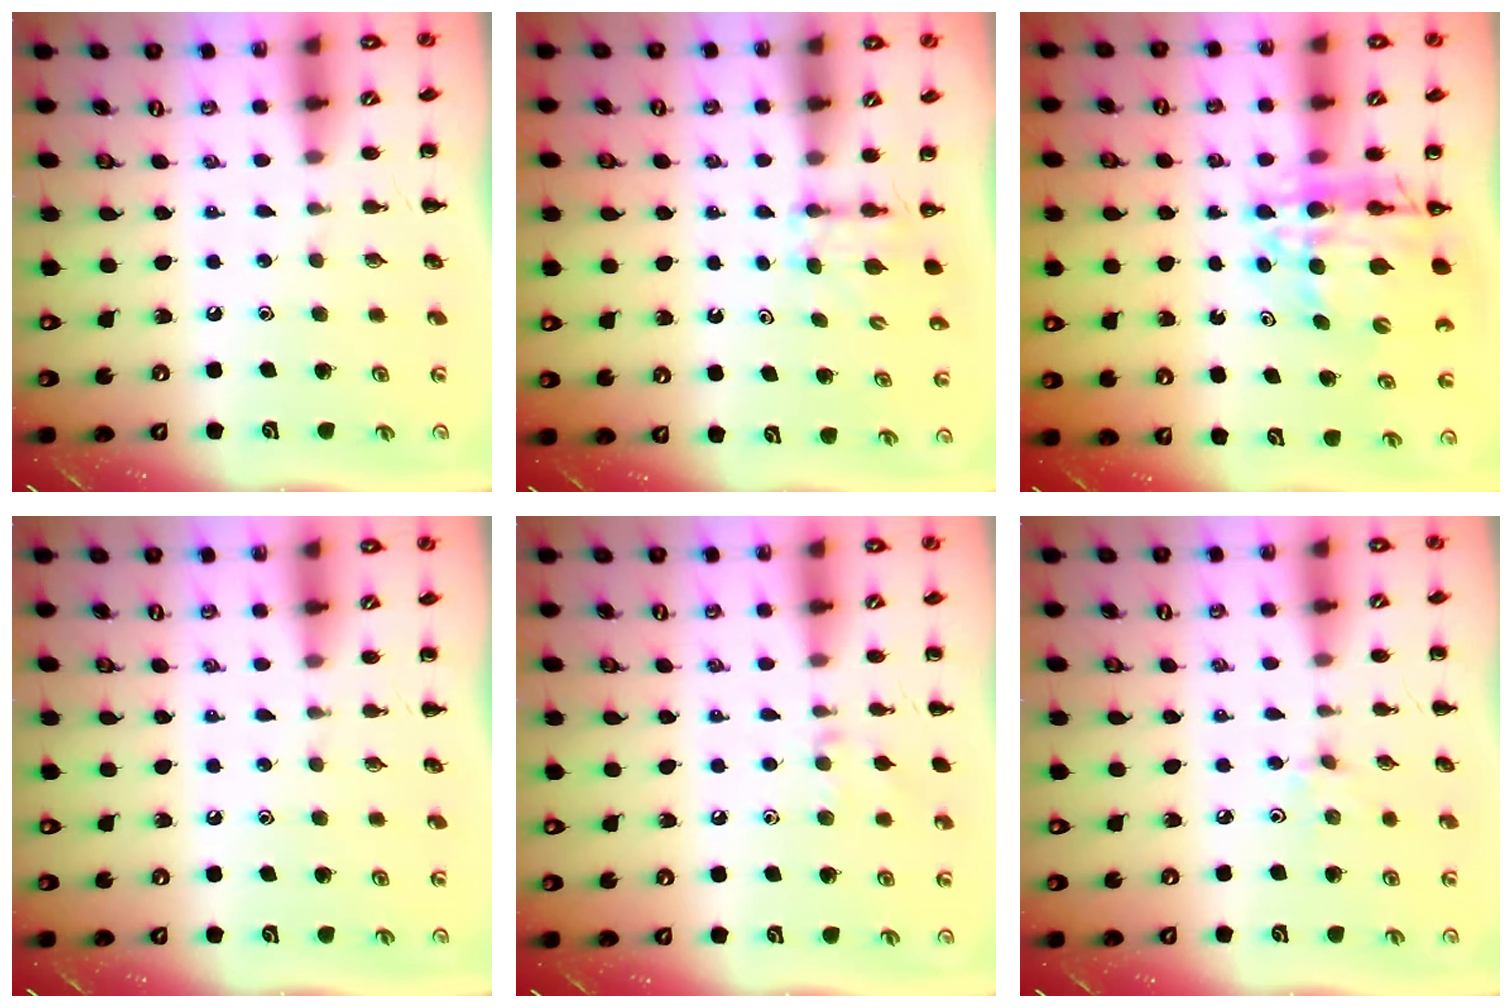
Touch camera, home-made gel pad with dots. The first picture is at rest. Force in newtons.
{"total": 2.7, "press": 2.5, "slide": 1.1}
{"total": 13.8, "press": 13.2, "slide": 4.0}
{"total": 0.0}
{"total": 6.6, "press": 6.2, "slide": 2.2}
{"total": 1.7, "press": 1.6, "slide": 0.6}